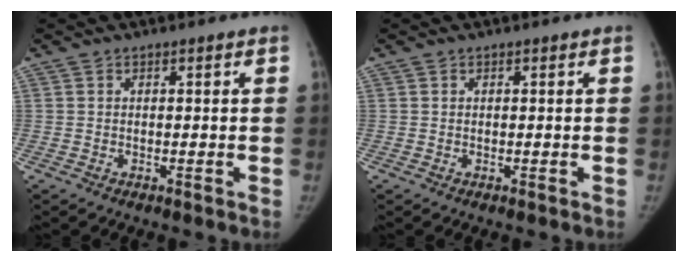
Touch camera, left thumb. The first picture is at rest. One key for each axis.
{"total": 0.0}